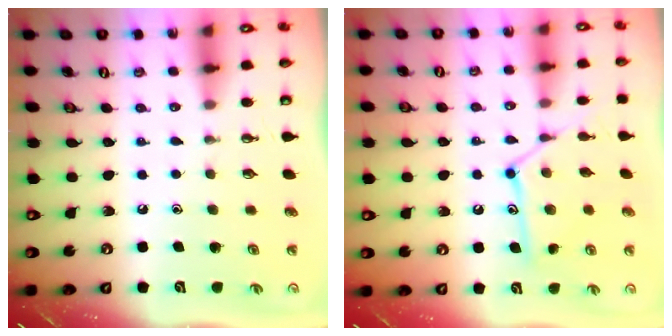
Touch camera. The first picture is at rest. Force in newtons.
{"total": 12.9, "press": 12.9, "slide": 0.5}